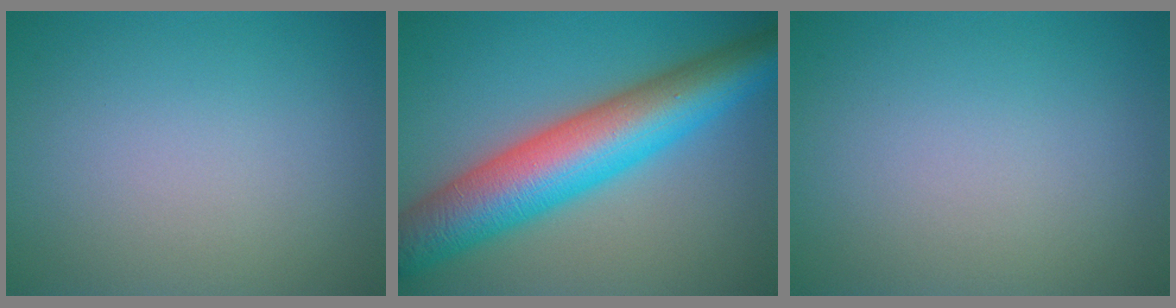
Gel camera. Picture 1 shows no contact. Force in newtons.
{"total": 11.2, "press": 11.2, "slide": 0.1}
{"total": 0.0}